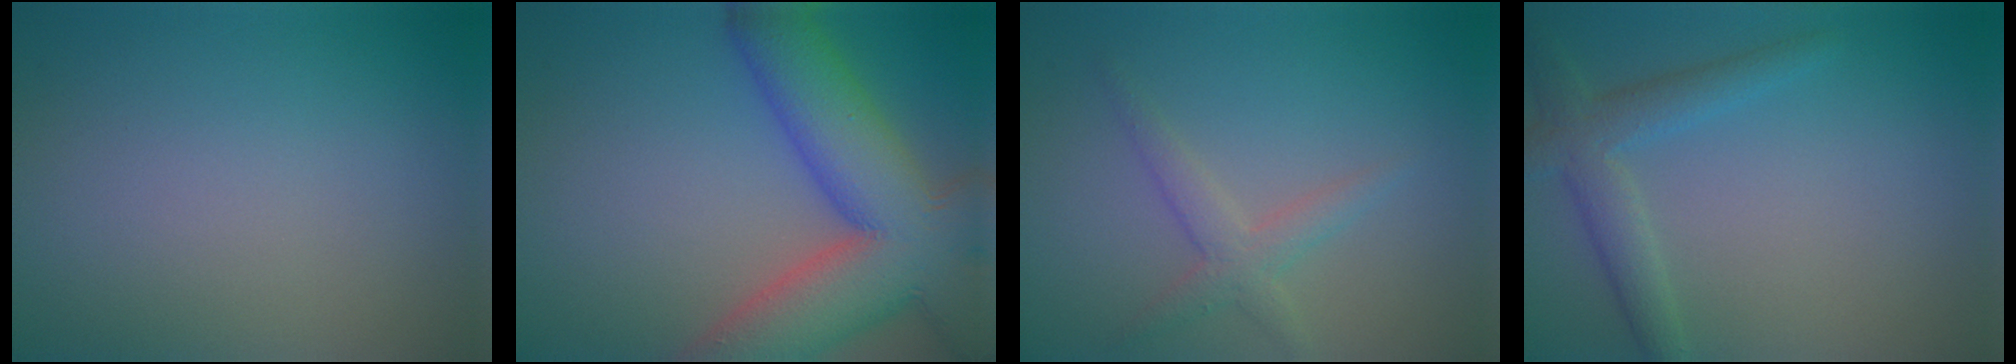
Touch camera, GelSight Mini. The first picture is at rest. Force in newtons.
{"total": 12.9, "press": 12.9, "slide": 1.0}
{"total": 2.3, "press": 2.3, "slide": 0.1}
{"total": 3.2, "press": 3.2, "slide": 0.1}